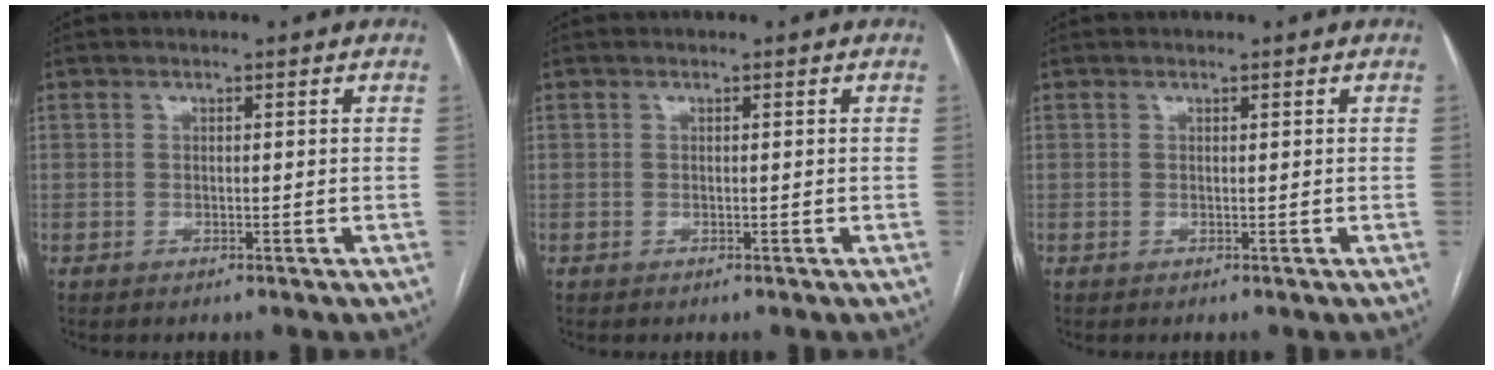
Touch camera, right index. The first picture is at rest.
{"total": 0.0}
{"total": 0.0}